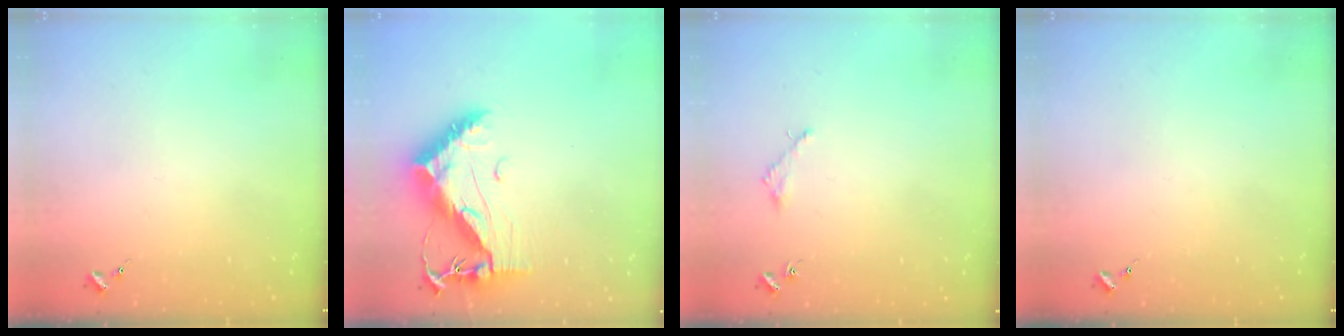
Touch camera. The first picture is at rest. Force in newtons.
{"total": 13.2, "press": 13.2, "slide": 1.2}
{"total": 1.6, "press": 1.6, "slide": 0.2}
{"total": 0.0}